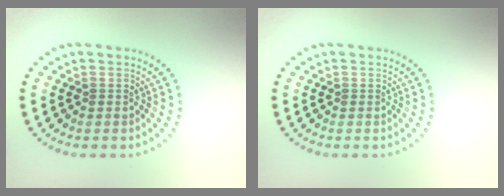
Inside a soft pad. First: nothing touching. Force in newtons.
{"total": 0.0}